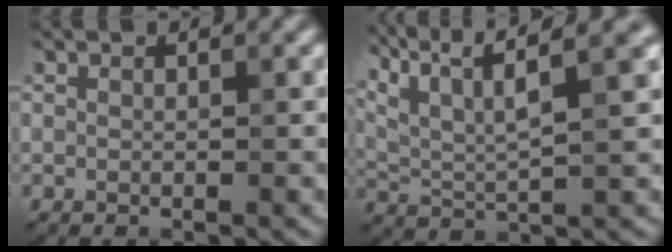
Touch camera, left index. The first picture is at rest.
{"total": 10.2, "force": [6.6, 3.0, 7.2], "torque": [-0.143, 0.034, 0.090]}